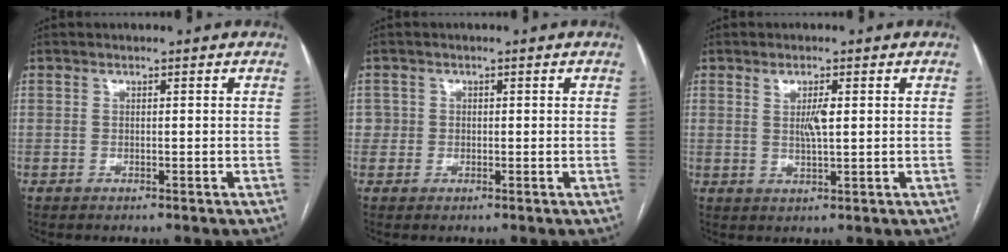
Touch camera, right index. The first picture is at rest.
{"total": 1.9, "force": [0.1, 1.8, 0.0], "torque": [0.015, 0.010, -0.001]}
{"total": 2.9, "force": [0.7, 0.4, 2.8], "torque": [-0.052, -0.004, 0.014]}